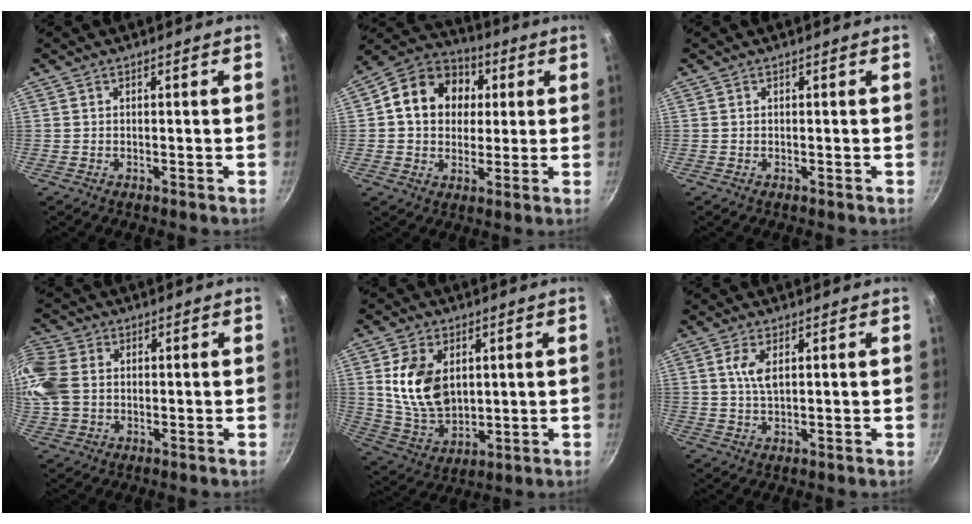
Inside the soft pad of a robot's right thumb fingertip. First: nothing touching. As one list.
[{"total": 15.1, "force": [2.9, 12.3, 8.3], "torque": [-0.113, 0.018, 0.032]}, {"total": 0.0}, {"total": 11.6, "force": [1.0, 9.1, 7.2], "torque": [-0.164, 0.012, 0.009]}, {"total": 13.5, "force": [3.4, 8.4, 10.1], "torque": [-0.178, -0.030, 0.080]}, {"total": 4.1, "force": [1.2, 1.7, 3.5], "torque": [-0.068, -0.002, 0.024]}]